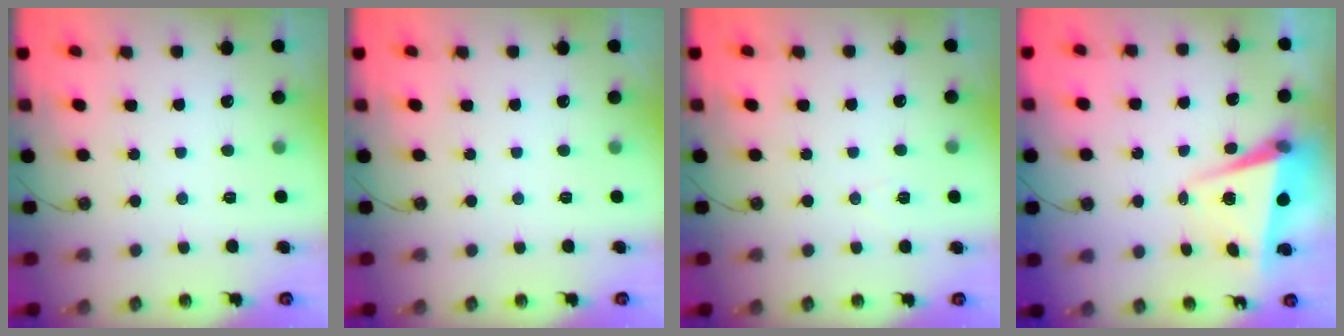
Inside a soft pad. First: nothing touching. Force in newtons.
{"total": 0.0}
{"total": 4.0, "press": 3.6, "slide": 1.8}
{"total": 5.2, "press": 5.0, "slide": 1.1}